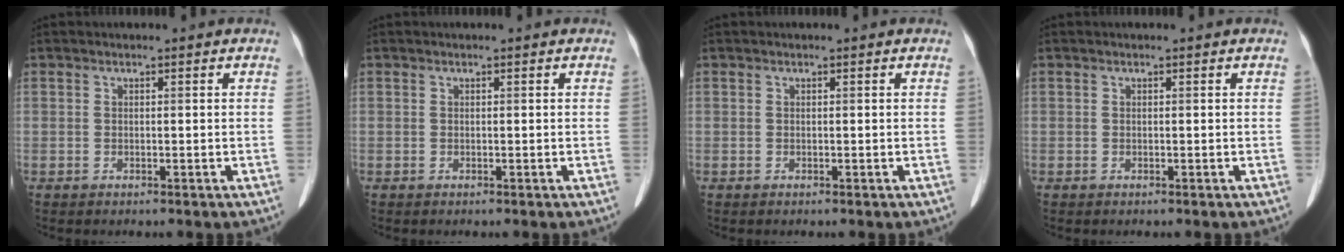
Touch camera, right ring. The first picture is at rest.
{"total": 0.0}
{"total": 0.0}
{"total": 0.0}